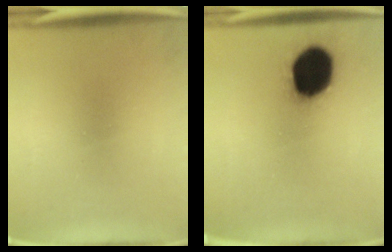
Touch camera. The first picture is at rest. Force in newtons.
{"total": 16.9}